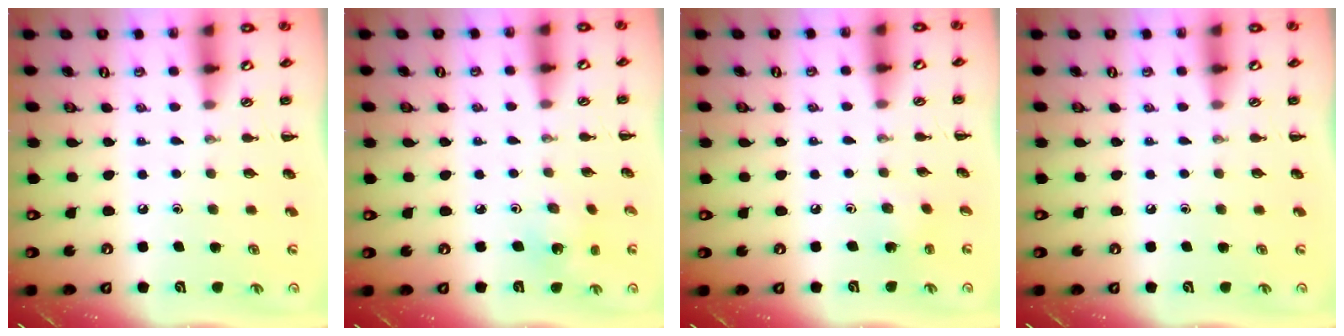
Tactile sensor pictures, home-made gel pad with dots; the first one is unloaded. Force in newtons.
{"total": 1.8, "press": 1.6, "slide": 0.7}
{"total": 2.6, "press": 2.5, "slide": 0.8}
{"total": 0.0}